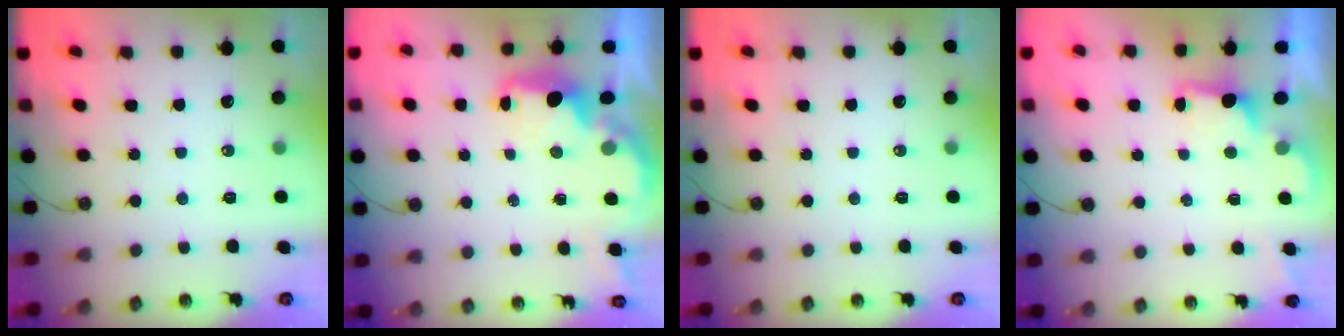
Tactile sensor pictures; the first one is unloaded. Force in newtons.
{"total": 2.7, "press": 2.6, "slide": 0.6}
{"total": 0.0}
{"total": 2.0, "press": 1.8, "slide": 0.8}